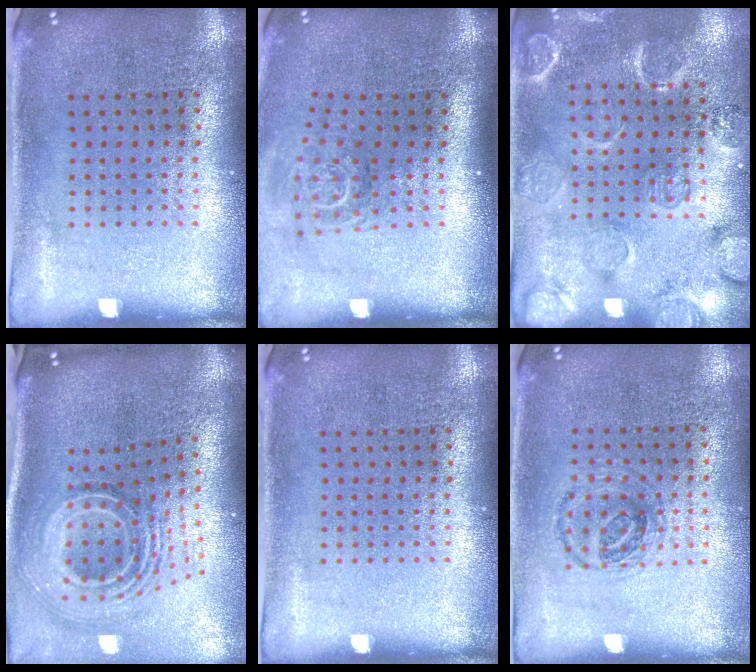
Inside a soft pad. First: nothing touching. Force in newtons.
{"total": 1.7, "press": 1.2, "slide": 1.2}
{"total": 2.3, "press": 2.1, "slide": 0.9}
{"total": 2.6, "press": 1.7, "slide": 2.0}
{"total": 0.0}
{"total": 0.9, "press": 0.9, "slide": 0.2}